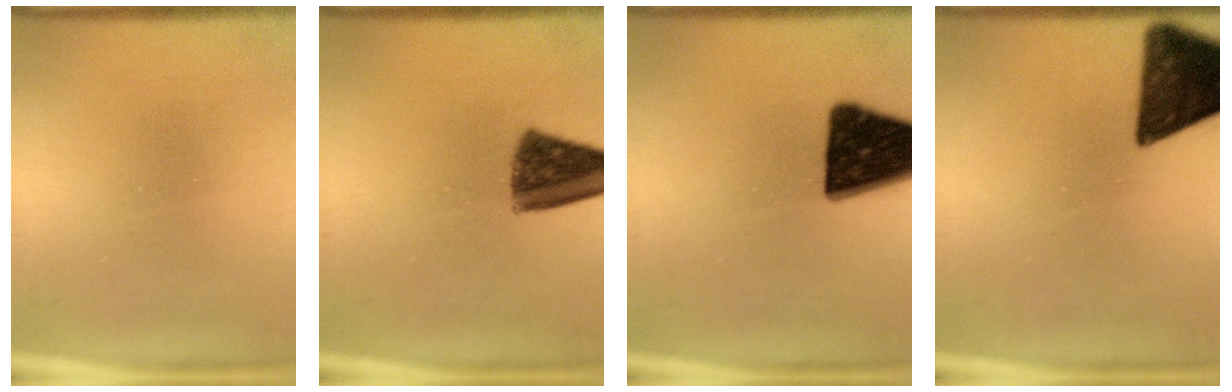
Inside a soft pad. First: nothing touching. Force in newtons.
{"total": 9.8}
{"total": 16.7}
{"total": 13.8}